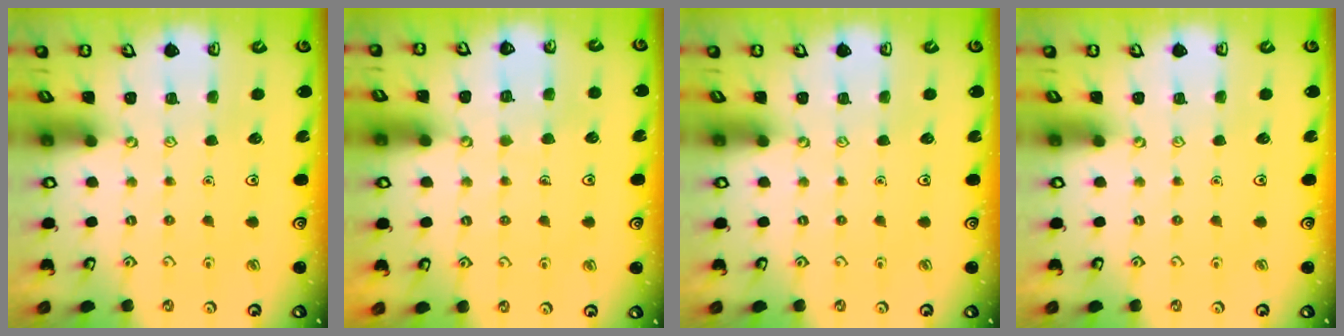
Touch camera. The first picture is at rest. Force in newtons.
{"total": 4.5, "press": 4.5, "slide": 0.4}
{"total": 0.0}
{"total": 0.0}